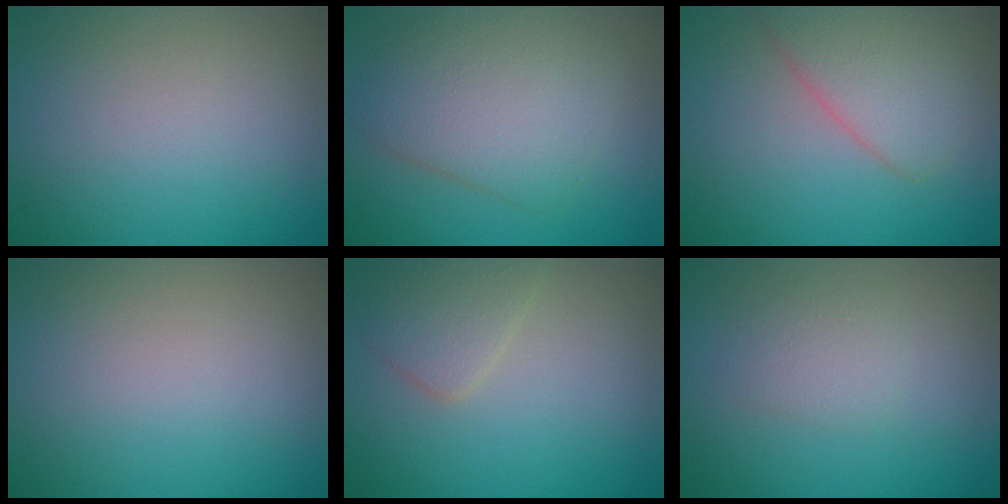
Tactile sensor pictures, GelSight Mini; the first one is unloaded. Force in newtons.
{"total": 5.5, "press": 5.5, "slide": 0.2}
{"total": 4.2, "press": 4.2, "slide": 0.1}
{"total": 0.0}
{"total": 2.5, "press": 2.5, "slide": 0.2}
{"total": 1.6, "press": 1.6, "slide": 0.1}